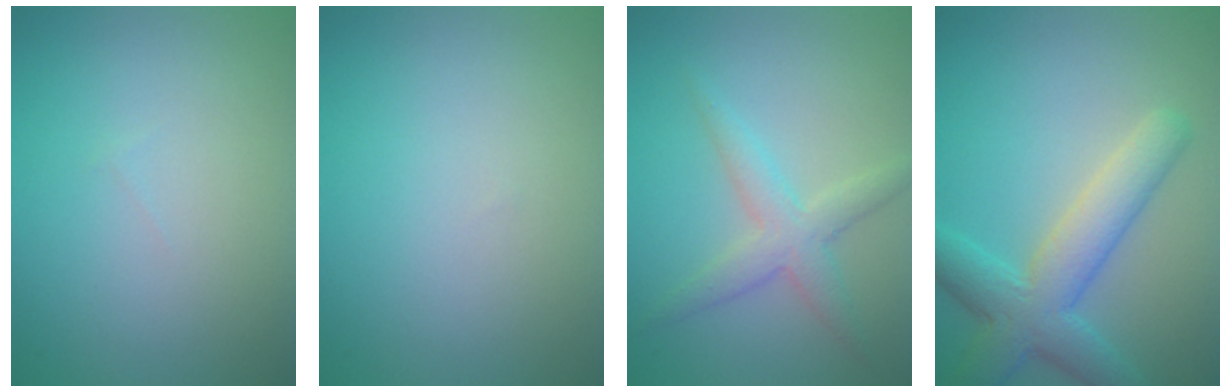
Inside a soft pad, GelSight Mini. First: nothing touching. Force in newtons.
{"total": 0.0}
{"total": 3.0, "press": 3.0, "slide": 0.1}
{"total": 5.9, "press": 5.9, "slide": 0.3}